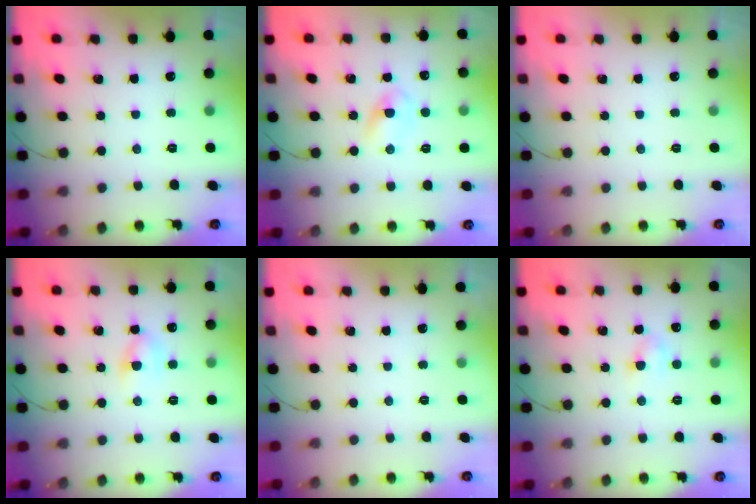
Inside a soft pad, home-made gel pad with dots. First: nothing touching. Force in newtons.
{"total": 2.7, "press": 2.5, "slide": 1.1}
{"total": 0.0}
{"total": 5.1, "press": 4.9, "slide": 1.5}
{"total": 0.0}
{"total": 3.5, "press": 3.3, "slide": 1.3}